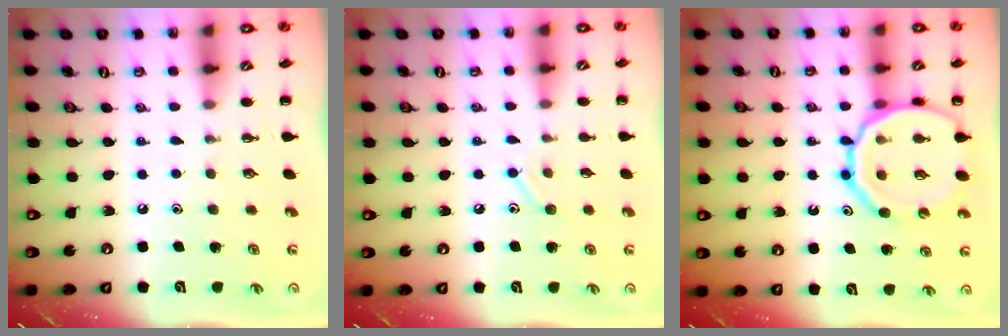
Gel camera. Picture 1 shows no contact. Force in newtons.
{"total": 8.3, "press": 7.9, "slide": 2.3}
{"total": 17.8, "press": 17.6, "slide": 2.5}